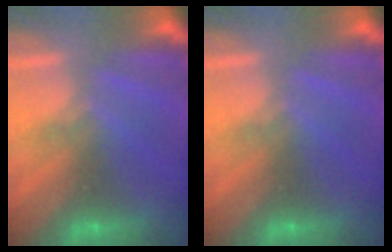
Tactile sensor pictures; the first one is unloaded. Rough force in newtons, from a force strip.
{"total": 0.0}